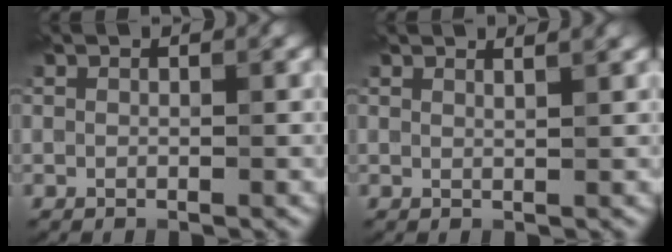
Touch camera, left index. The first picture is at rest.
{"total": 2.0, "force": [1.6, 0.6, 1.0], "torque": [-0.001, 0.009, 0.007]}